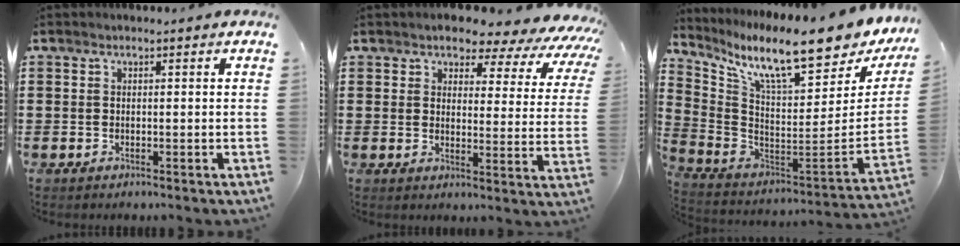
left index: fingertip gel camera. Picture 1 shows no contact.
{"total": 4.7, "force": [4.1, 1.5, 1.7], "torque": [-0.042, -0.029, 0.062]}
{"total": 12.7, "force": [9.1, 1.3, 8.7], "torque": [-0.173, -0.074, 0.147]}